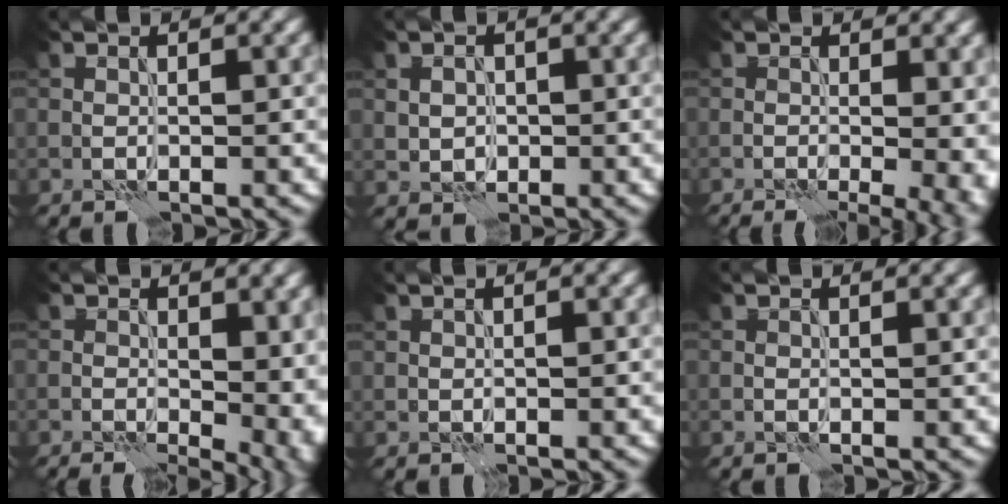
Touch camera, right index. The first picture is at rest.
{"total": 1.5, "force": [-0.1, 1.4, 0.6], "torque": [-0.014, 0.000, 0.002]}
{"total": 9.5, "force": [-0.6, 4.5, 8.3], "torque": [-0.029, 0.012, 0.005]}
{"total": 9.4, "force": [0.6, 4.7, 8.0], "torque": [-0.052, 0.009, 0.023]}
{"total": 0.8, "force": [0.7, 0.3, 0.4], "torque": [-0.003, -0.002, 0.006]}
{"total": 1.3, "force": [0.9, 0.5, 0.8], "torque": [-0.004, 0.001, 0.006]}